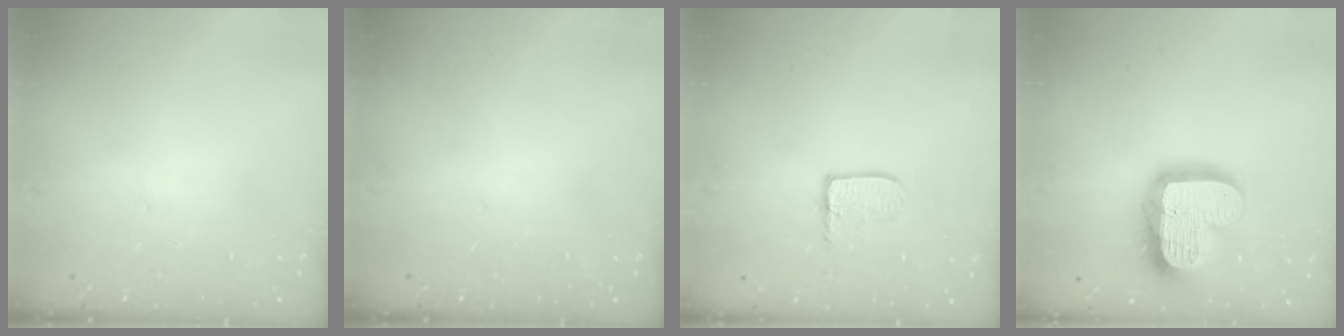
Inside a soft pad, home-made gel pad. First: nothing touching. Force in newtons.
{"total": 0.0}
{"total": 5.5, "press": 5.5, "slide": 0.4}
{"total": 19.0, "press": 19.0, "slide": 1.6}